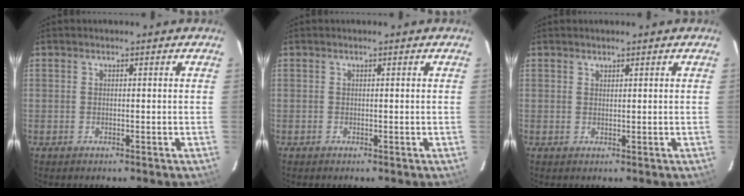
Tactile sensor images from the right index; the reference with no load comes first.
{"total": 0.0}
{"total": 0.7, "force": [0.6, 0.2, 0.1], "torque": [-0.002, 0.002, 0.013]}